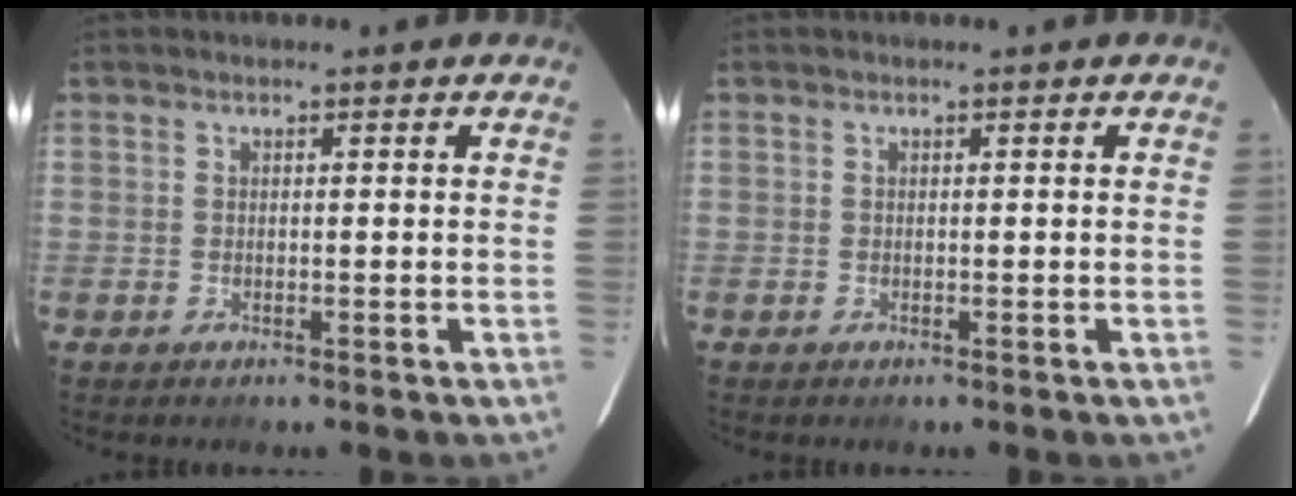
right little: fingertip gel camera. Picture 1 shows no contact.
{"total": 0.0}